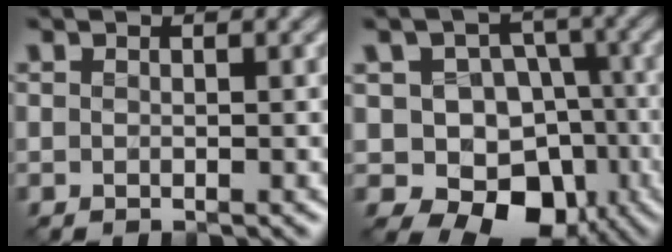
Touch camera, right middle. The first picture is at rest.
{"total": 9.4, "force": [-2.8, 7.6, 4.7], "torque": [-0.038, 0.008, -0.065]}